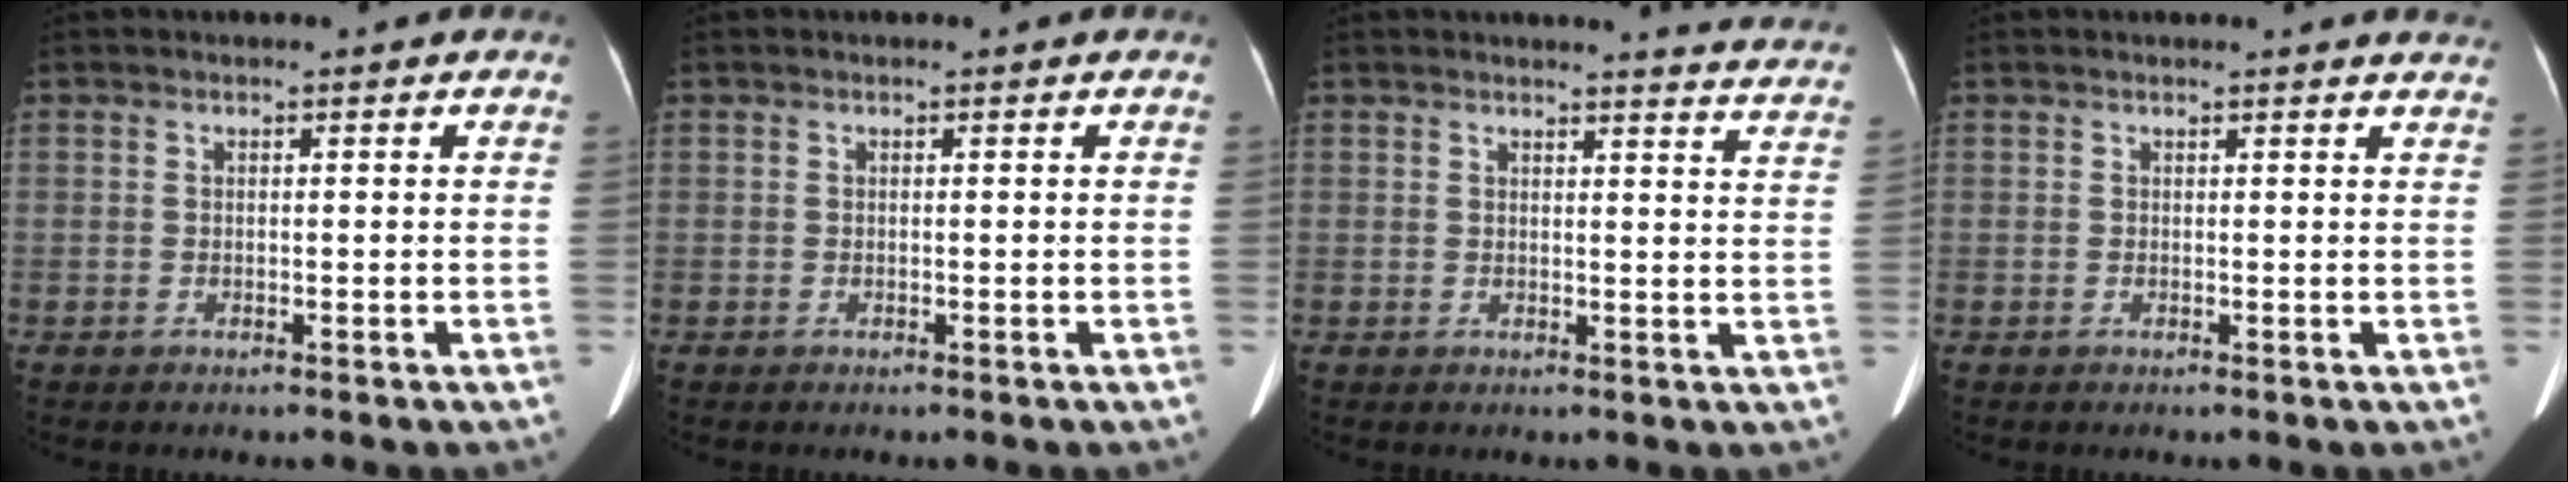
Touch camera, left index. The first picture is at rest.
{"total": 0.0}
{"total": 10.2, "force": [10.1, -0.3, 1.1], "torque": [0.003, -0.070, 0.081]}
{"total": 3.1, "force": [3.1, 0.3, 0.4], "torque": [-0.007, -0.009, 0.013]}